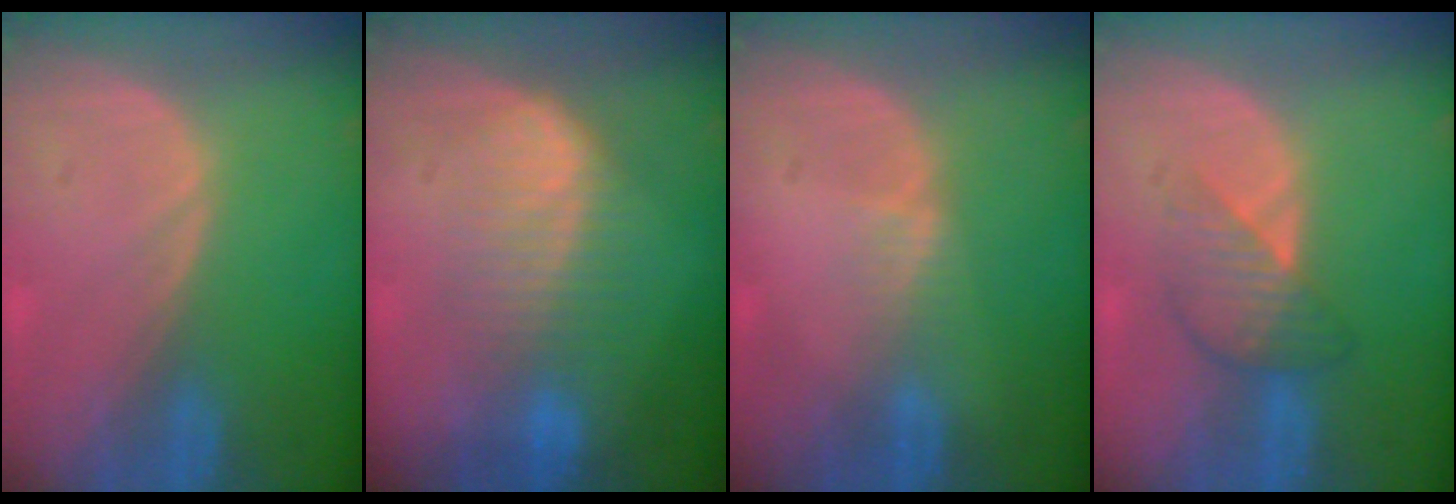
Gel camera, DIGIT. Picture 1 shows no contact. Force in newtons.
{"total": 6.9, "press": 6.6, "slide": 1.8}
{"total": 1.3, "press": 1.3, "slide": 0.2}
{"total": 4.3, "press": 4.3, "slide": 0.2}